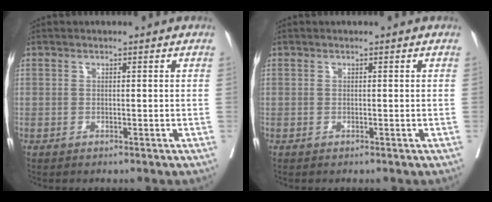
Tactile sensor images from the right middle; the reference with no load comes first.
{"total": 0.0}